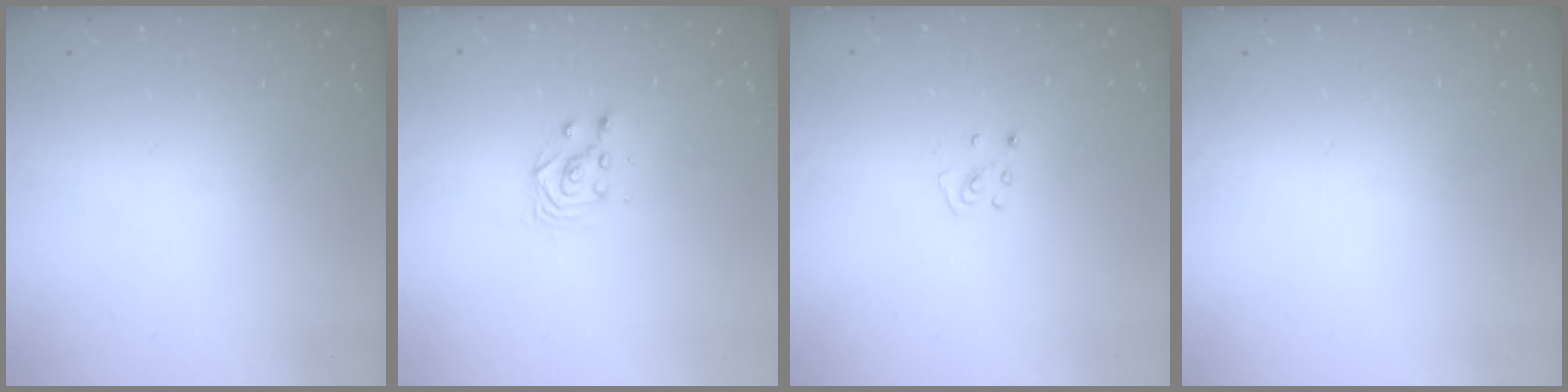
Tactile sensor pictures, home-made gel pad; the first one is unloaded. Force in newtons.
{"total": 3.0, "press": 2.9, "slide": 0.3}
{"total": 4.4, "press": 4.4, "slide": 0.3}
{"total": 0.0}